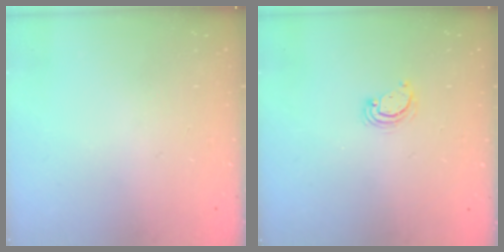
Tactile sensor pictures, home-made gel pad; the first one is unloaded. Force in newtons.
{"total": 3.2, "press": 3.2, "slide": 0.3}